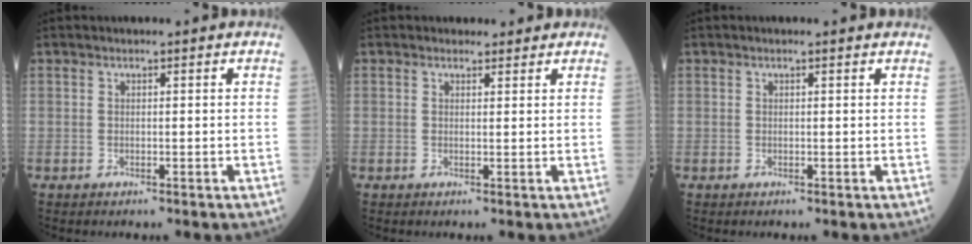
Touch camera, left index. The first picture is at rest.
{"total": 2.0, "force": [1.6, 1.2, 0.1], "torque": [0.003, 0.001, 0.014]}
{"total": 0.9, "force": [0.8, 0.1, 0.3], "torque": [-0.009, -0.001, 0.002]}